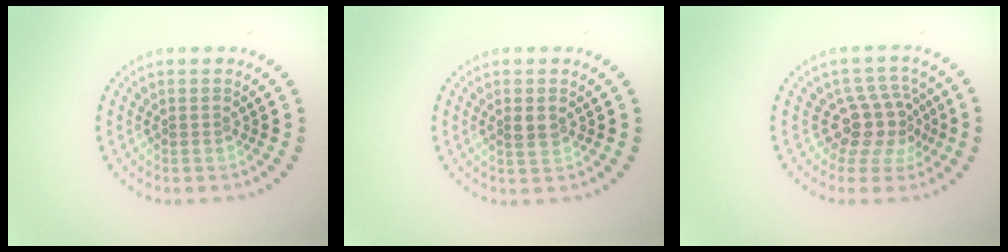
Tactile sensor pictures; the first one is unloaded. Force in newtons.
{"total": 1.3, "press": 1.2, "slide": 0.4}
{"total": 3.6, "press": 2.8, "slide": 2.4}